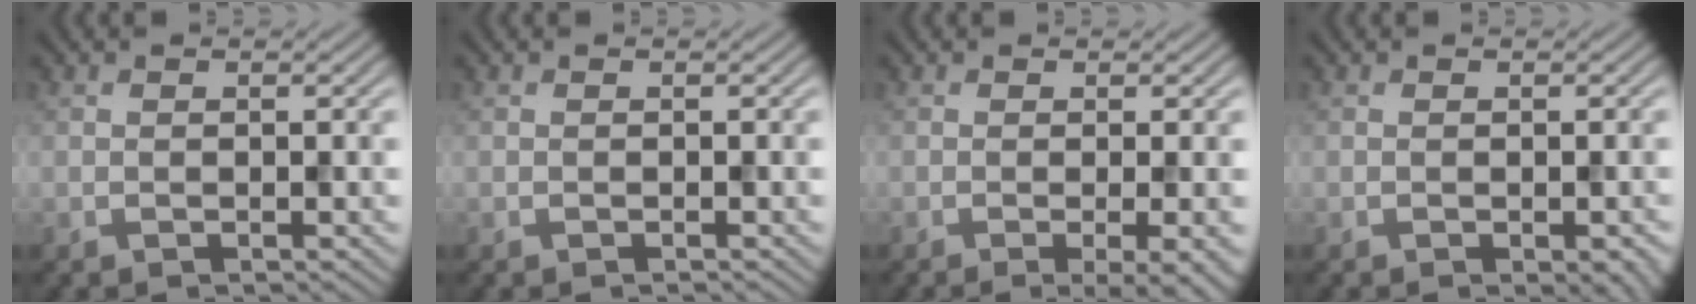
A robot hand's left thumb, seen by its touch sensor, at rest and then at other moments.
{"total": 0.0}
{"total": 4.4, "force": [-1.4, 0.9, 4.1], "torque": [-0.060, -0.004, -0.022]}
{"total": 2.6, "force": [-1.3, 0.9, 2.0], "torque": [-0.026, -0.008, -0.010]}